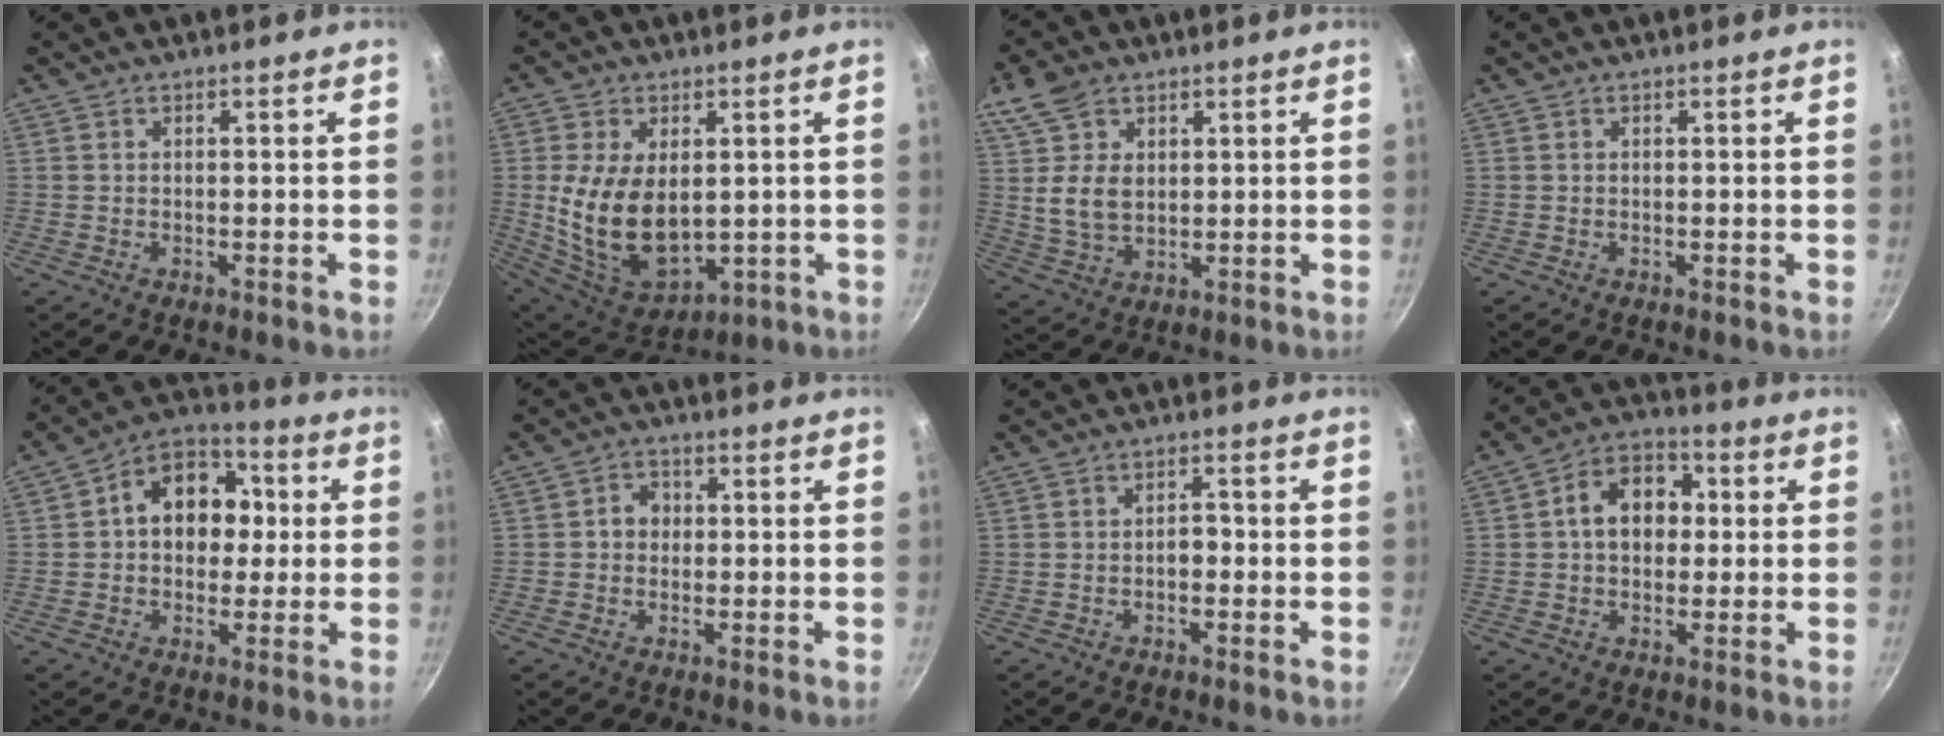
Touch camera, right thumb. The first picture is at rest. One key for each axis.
{"total": 15.9, "fx": 0.8, "fy": 9.9, "fz": 12.4, "tx": -0.215, "ty": -0.024, "tz": 0.039}
{"total": 10.0, "fx": 3.6, "fy": 6.8, "fz": 6.3, "tx": -0.103, "ty": -0.019, "tz": 0.073}
{"total": 0.0}
{"total": 13.4, "fx": 1.4, "fy": 10.3, "fz": 8.5, "tx": -0.078, "ty": 0.027, "tz": 0.002}
{"total": 3.8, "fx": 0.1, "fy": 3.4, "fz": 1.8, "tx": -0.002, "ty": 0.007, "tz": -0.004}
{"total": 2.3, "fx": -0.7, "fy": 1.5, "fz": 1.6, "tx": -0.010, "ty": 0.015, "tz": -0.011}
{"total": 10.7, "fx": 1.2, "fy": 7.9, "fz": 7.1, "tx": -0.071, "ty": 0.022, "tz": 0.002}